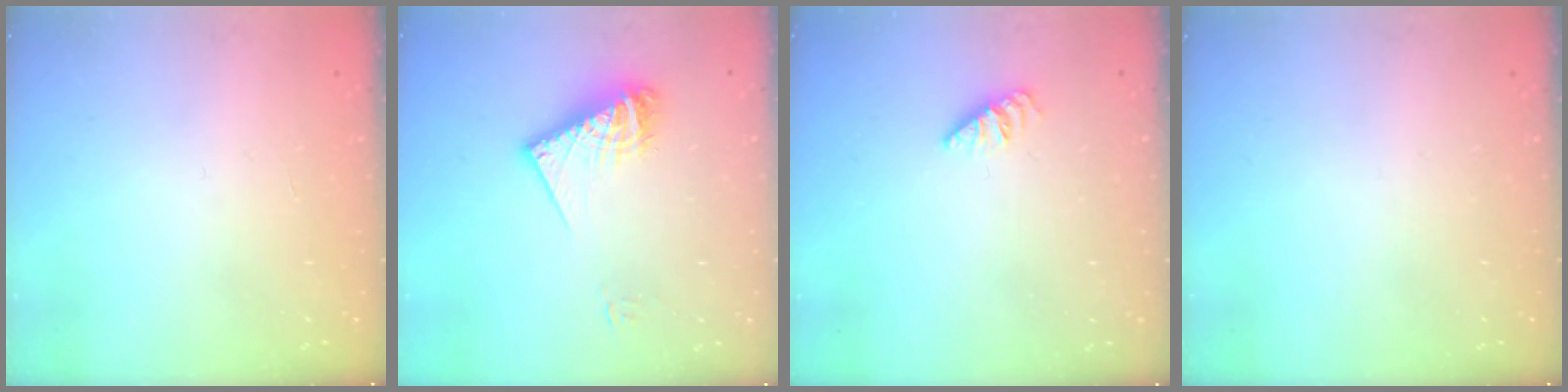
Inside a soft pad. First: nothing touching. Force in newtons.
{"total": 12.6, "press": 12.5, "slide": 1.0}
{"total": 0.0}
{"total": 0.0}